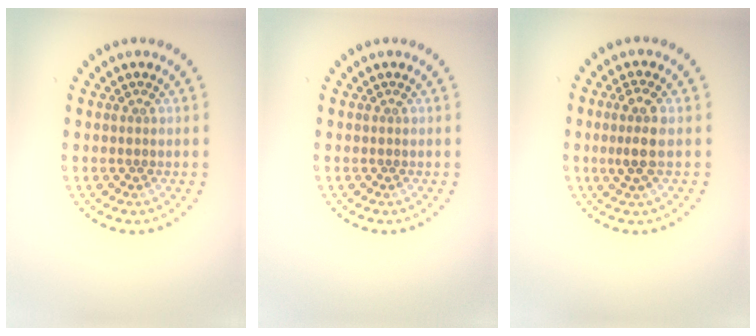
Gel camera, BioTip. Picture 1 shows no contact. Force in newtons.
{"total": 0.0}
{"total": 2.5, "press": 2.3, "slide": 0.9}